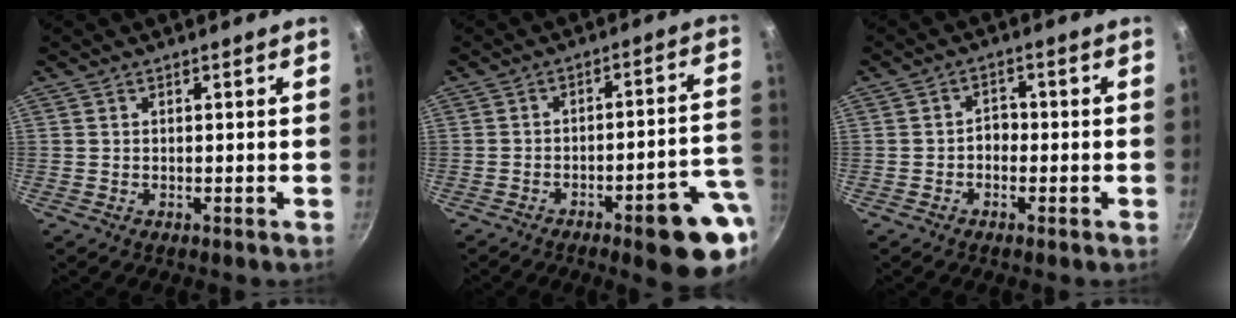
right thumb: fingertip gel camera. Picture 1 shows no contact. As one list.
[{"total": 13.3, "force": [-5.9, 3.1, 11.6], "torque": [-0.113, 0.045, -0.075]}, {"total": 2.8, "force": [-0.9, 2.2, 1.5], "torque": [0.000, 0.016, -0.017]}]